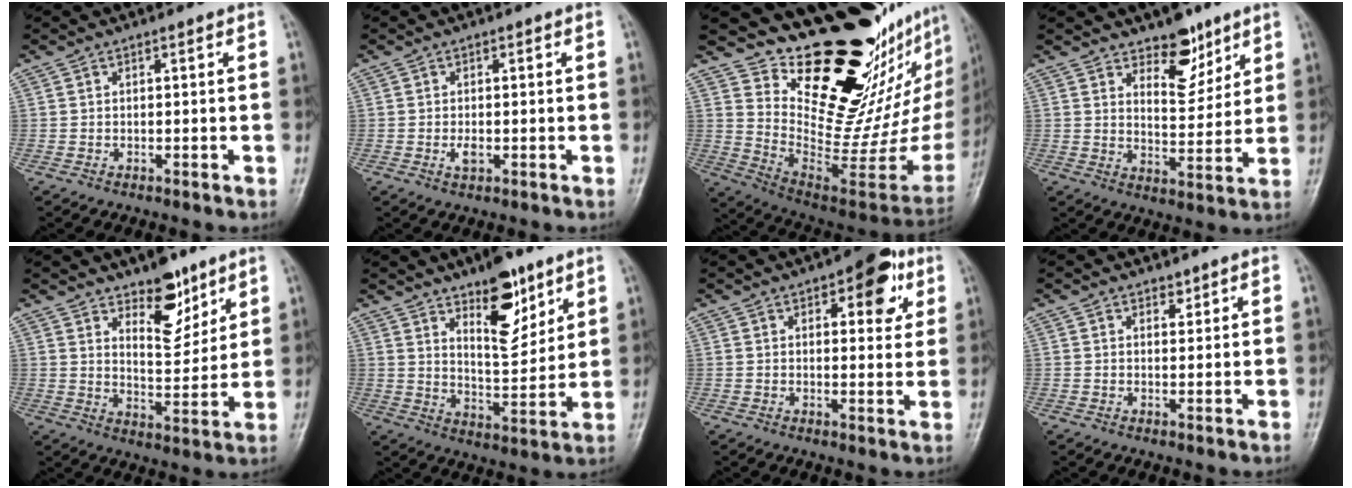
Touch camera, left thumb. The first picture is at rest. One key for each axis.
{"total": 1.9, "fx": -0.4, "fy": 1.1, "fz": 1.5, "tx": -0.027, "ty": -0.002, "tz": -0.009}
{"total": 28.8, "fx": 19.0, "fy": 11.0, "fz": 18.8, "tx": -0.220, "ty": -0.135, "tz": 0.305}
{"total": 8.4, "fx": 5.8, "fy": 4.1, "fz": 4.5, "tx": -0.037, "ty": -0.044, "tz": 0.093}
{"total": 9.5, "fx": 6.4, "fy": 4.3, "fz": 5.6, "tx": -0.055, "ty": -0.051, "tz": 0.105}
{"total": 12.3, "fx": 7.4, "fy": 4.9, "fz": 8.4, "tx": -0.102, "ty": -0.053, "tz": 0.124}
{"total": 9.4, "fx": 4.3, "fy": 4.4, "fz": 7.1, "tx": -0.054, "ty": -0.011, "tz": 0.049}
{"total": 1.5, "fx": 1.2, "fy": 0.8, "fz": 0.4, "tx": 0.006, "ty": -0.009, "tz": 0.017}